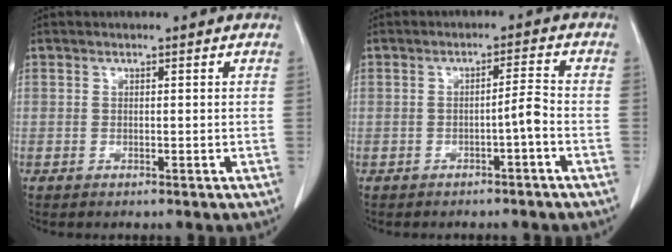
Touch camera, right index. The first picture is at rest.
{"total": 2.7, "force": [-1.2, -0.2, 2.4], "torque": [-0.034, 0.004, -0.021]}